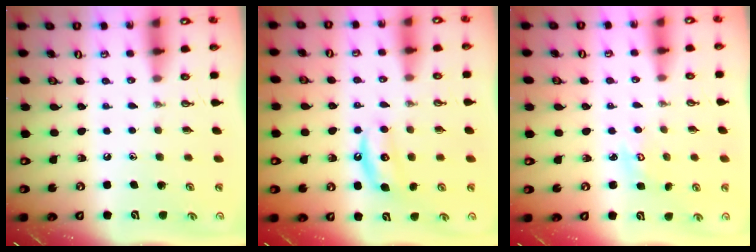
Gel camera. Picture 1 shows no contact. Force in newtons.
{"total": 5.7, "press": 5.6, "slide": 1.1}
{"total": 2.8, "press": 2.8, "slide": 0.3}